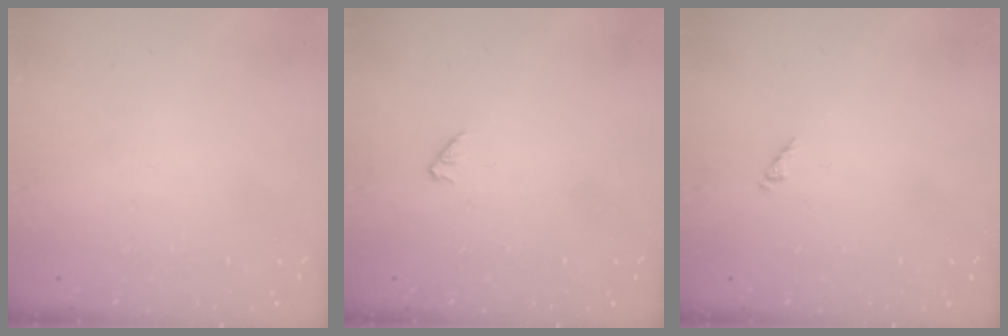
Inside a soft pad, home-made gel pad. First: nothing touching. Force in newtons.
{"total": 0.0}
{"total": 0.0}